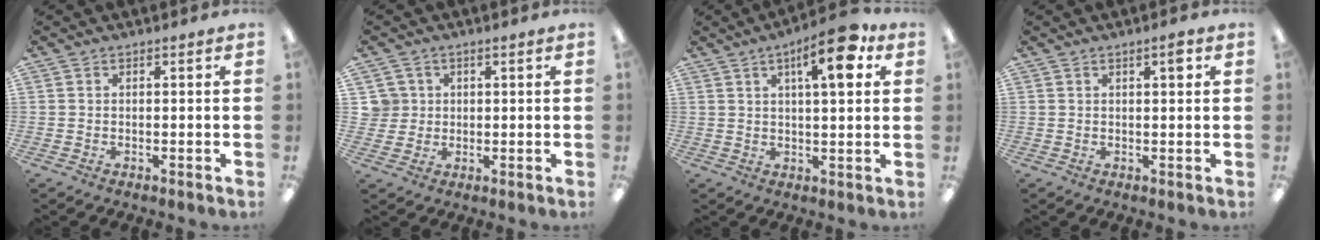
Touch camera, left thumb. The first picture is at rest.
{"total": 4.3, "force": [1.1, 4.1, 0.2], "torque": [-0.011, 0.006, 0.021]}
{"total": 11.3, "force": [5.3, 3.3, 9.5], "torque": [-0.133, -0.015, 0.079]}
{"total": 2.6, "force": [1.3, 0.6, 2.1], "torque": [-0.029, -0.001, 0.017]}